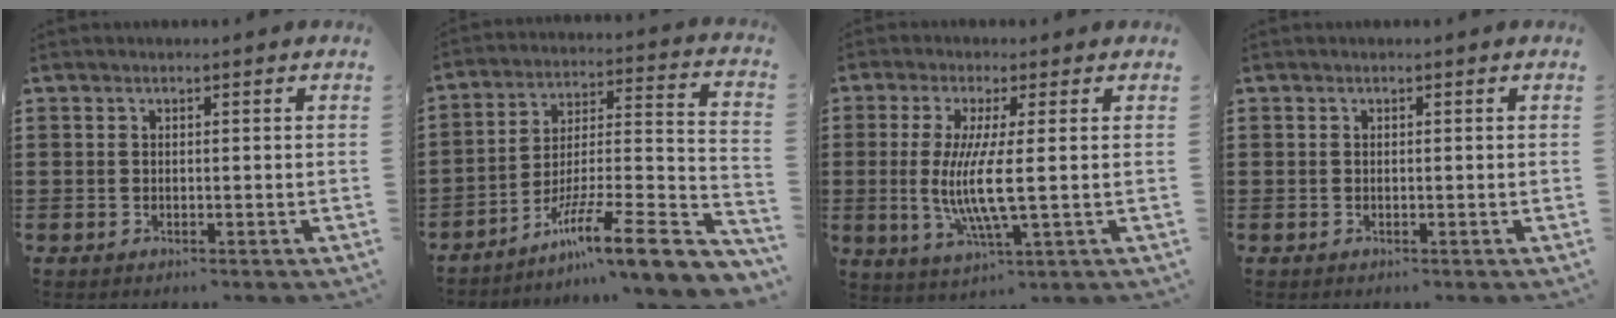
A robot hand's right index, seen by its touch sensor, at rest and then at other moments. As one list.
[{"total": 11.3, "force": [-7.5, 1.3, 8.4], "torque": [-0.124, 0.003, -0.136]}, {"total": 8.0, "force": [0.0, 0.8, 8.0], "torque": [-0.173, -0.017, -0.009]}, {"total": 0.0}]